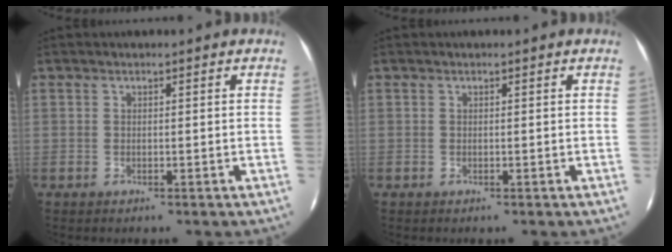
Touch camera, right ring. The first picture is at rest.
{"total": 0.0}